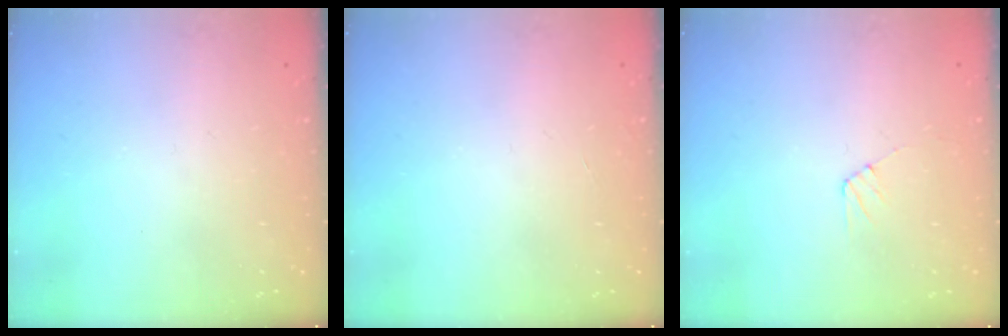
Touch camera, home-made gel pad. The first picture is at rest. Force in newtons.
{"total": 0.0}
{"total": 5.7, "press": 5.7, "slide": 0.6}